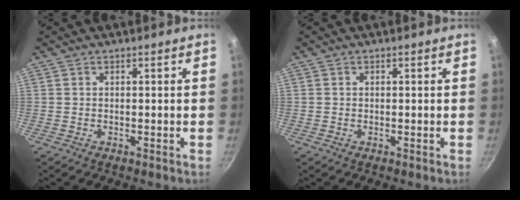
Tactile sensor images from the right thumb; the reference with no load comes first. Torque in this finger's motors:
{"motor_torque": [-0.07, -0.19, -0.40, -0.17, 0.04]}